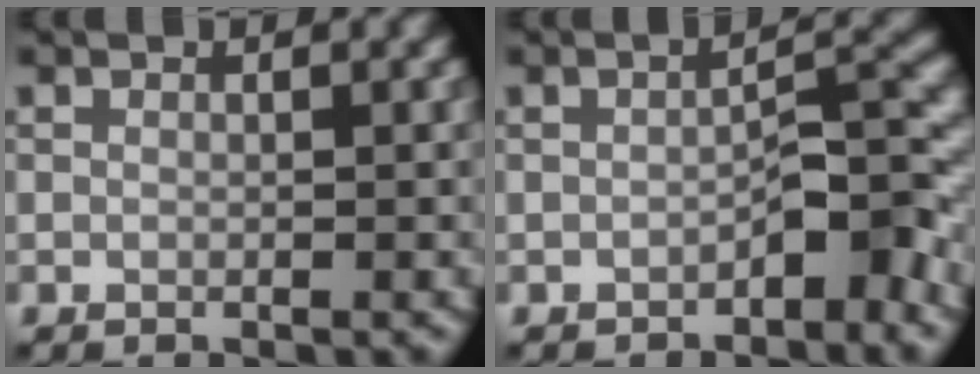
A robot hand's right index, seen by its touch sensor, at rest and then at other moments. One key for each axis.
{"total": 3.1, "fx": -1.6, "fy": 0.9, "fz": 2.5, "tx": -0.033, "ty": 0.018, "tz": -0.025}